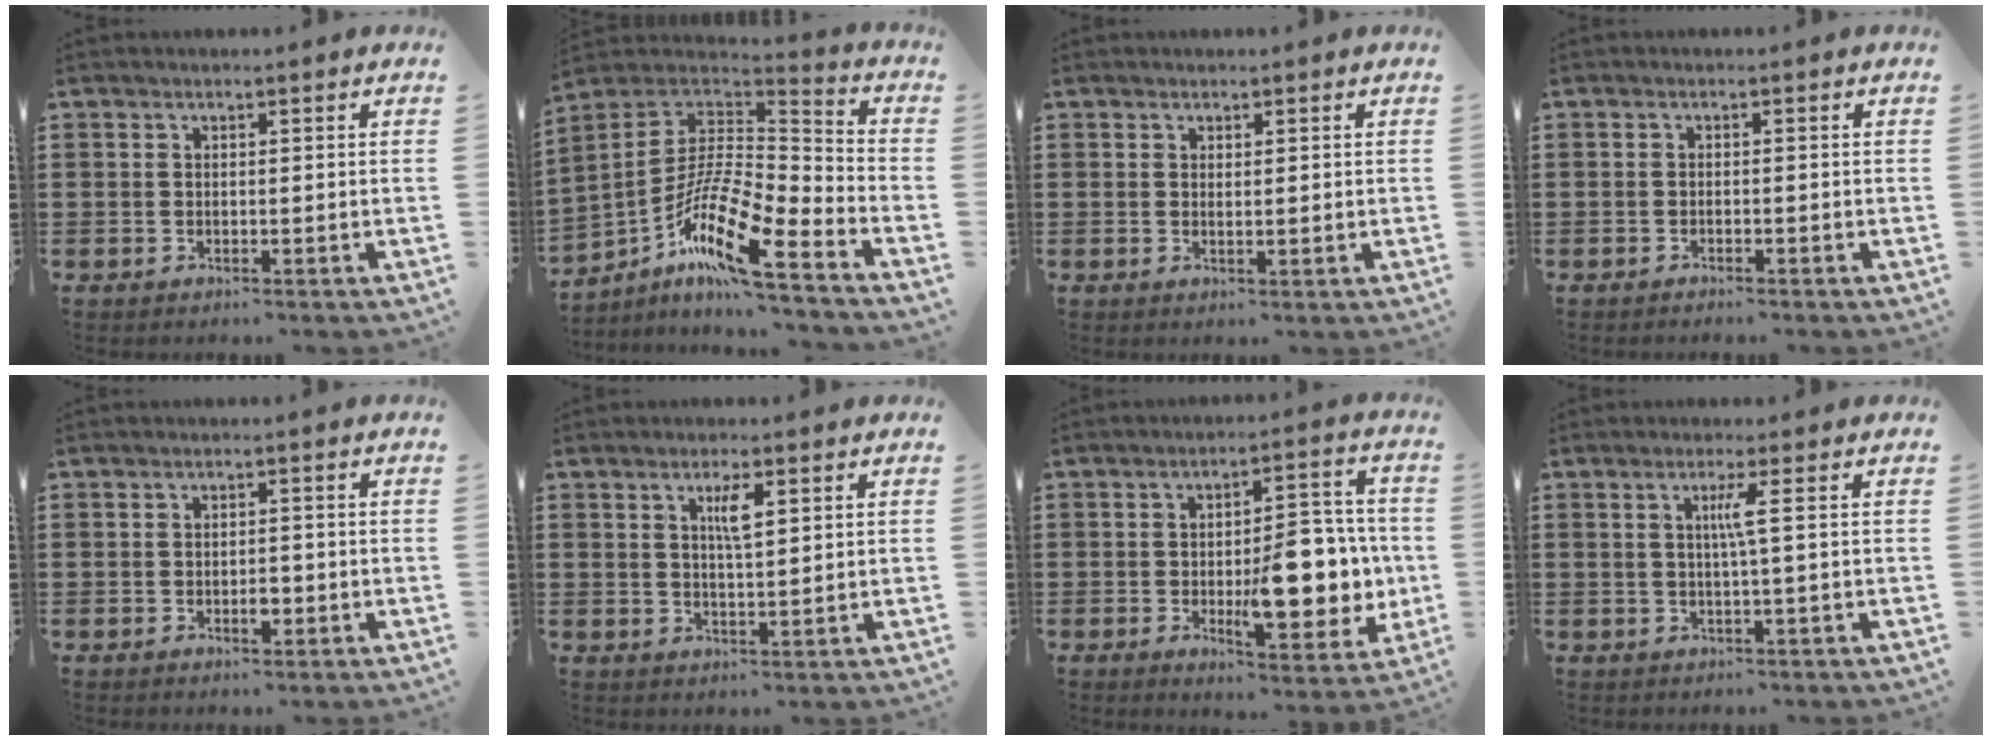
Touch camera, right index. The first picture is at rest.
{"total": 14.9, "force": [-9.4, 2.8, 11.2], "torque": [-0.231, -0.004, -0.186]}
{"total": 0.6, "force": [0.4, 0.1, 0.4], "torque": [-0.007, 0.001, 0.008]}
{"total": 0.8, "force": [-0.8, 0.0, 0.2], "torque": [-0.005, -0.002, -0.015]}
{"total": 2.3, "force": [-0.8, 1.0, 1.9], "torque": [-0.035, 0.001, -0.014]}
{"total": 3.4, "force": [1.3, 0.8, 3.1], "torque": [-0.056, 0.003, 0.017]}
{"total": 12.3, "force": [-1.6, 5.5, 10.9], "torque": [-0.136, -0.009, -0.025]}
{"total": 2.8, "force": [0.4, -0.6, 2.7], "torque": [-0.052, -0.004, 0.001]}